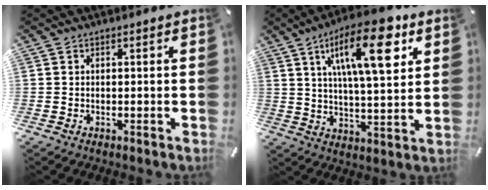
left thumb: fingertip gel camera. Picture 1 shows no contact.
{"total": 18.5, "force": [8.6, 6.3, 15.1], "torque": [-0.243, -0.022, 0.132]}